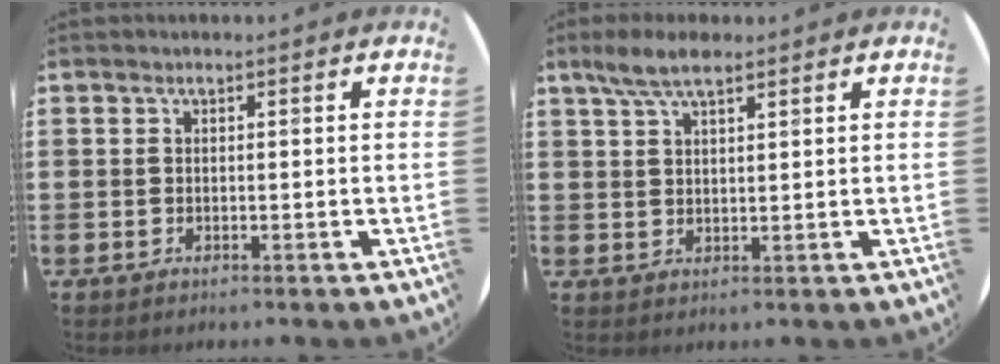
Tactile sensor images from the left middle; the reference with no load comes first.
{"total": 4.8, "force": [3.6, 1.4, 2.8], "torque": [-0.055, -0.001, 0.063]}